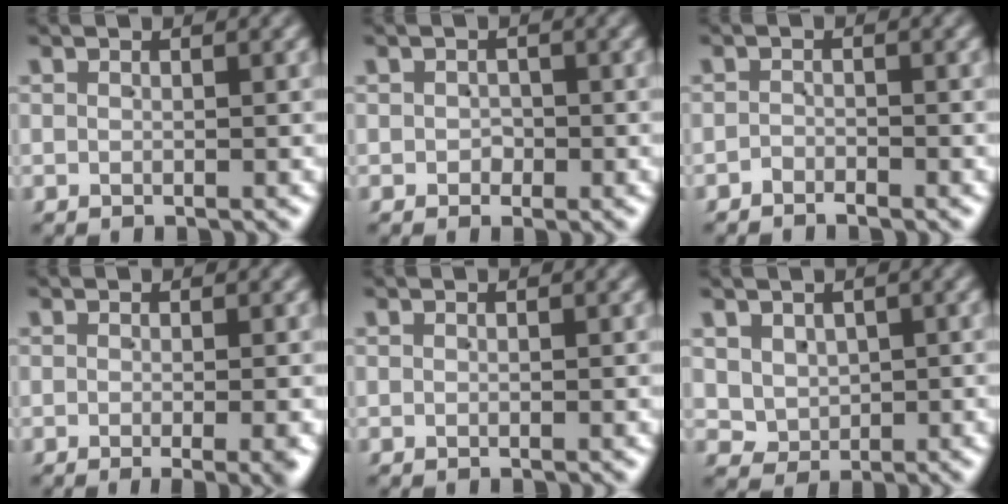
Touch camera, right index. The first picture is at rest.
{"total": 1.0, "force": [-0.5, 0.9, 0.0], "torque": [0.012, -0.003, -0.007]}
{"total": 1.5, "force": [-1.4, 0.1, -0.3], "torque": [0.007, -0.002, -0.028]}
{"total": 2.5, "force": [-1.2, 0.2, 2.2], "torque": [-0.021, 0.000, -0.017]}
{"total": 0.0}
{"total": 2.6, "force": [0.9, 2.2, 0.9], "torque": [-0.020, -0.019, 0.034]}